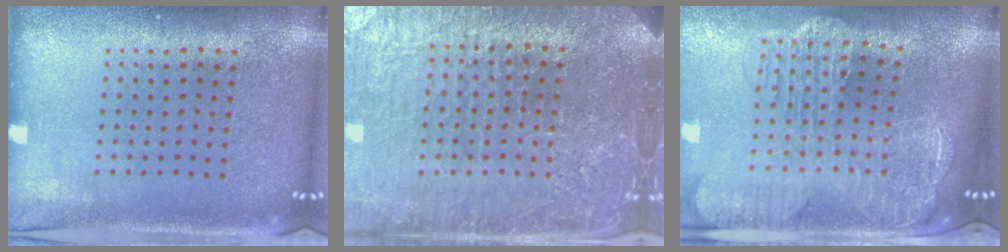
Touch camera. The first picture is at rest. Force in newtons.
{"total": 5.6, "press": 5.1, "slide": 2.5}
{"total": 3.3, "press": 2.7, "slide": 1.9}